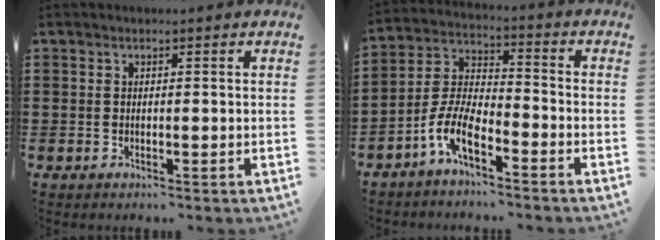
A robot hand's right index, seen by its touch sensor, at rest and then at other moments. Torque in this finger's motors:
{"motor_torque": [0.54, 0.09, 0.45, 0.16]}